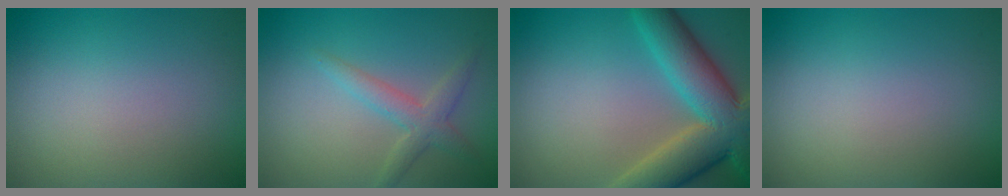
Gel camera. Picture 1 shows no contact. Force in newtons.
{"total": 2.5, "press": 2.5, "slide": 0.1}
{"total": 10.0, "press": 10.0, "slide": 0.7}
{"total": 0.0}